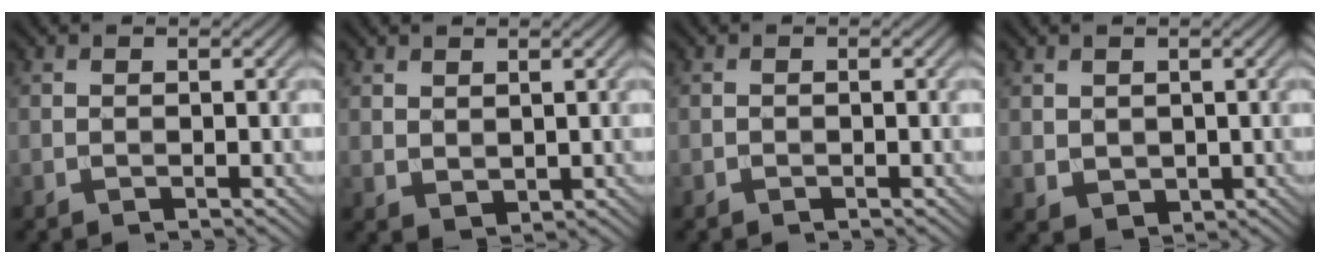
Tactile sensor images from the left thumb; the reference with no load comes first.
{"total": 1.9, "force": [1.1, 1.2, 1.0], "torque": [-0.025, -0.007, 0.028]}
{"total": 0.0}
{"total": 2.7, "force": [0.8, 2.2, 1.2], "torque": [-0.043, -0.009, 0.022]}